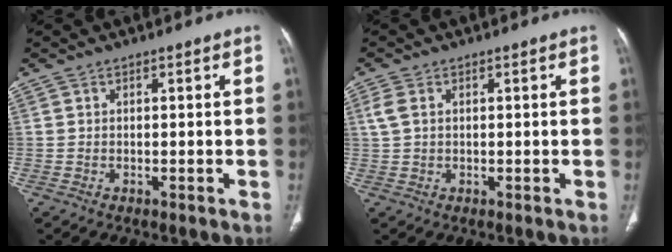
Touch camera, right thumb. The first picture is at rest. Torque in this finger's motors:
{"motor_torque": [-0.14, 0.02, 0.42, -0.04, 0.02]}